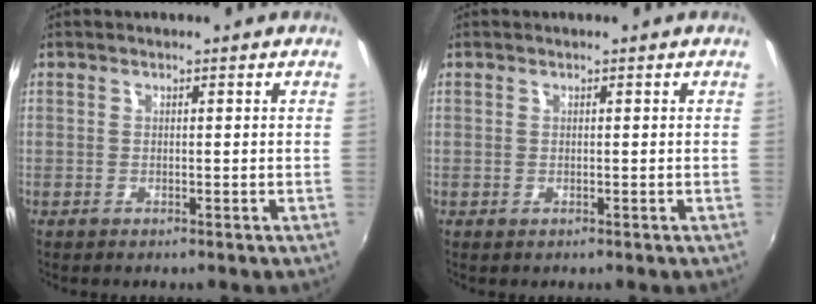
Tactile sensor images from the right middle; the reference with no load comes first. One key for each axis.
{"total": 0.0}